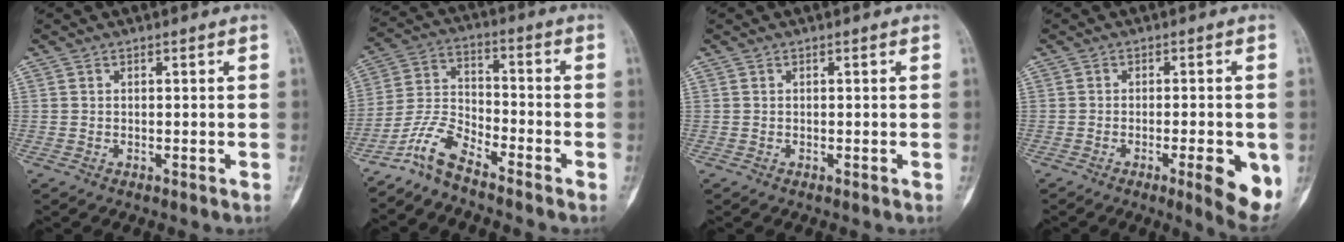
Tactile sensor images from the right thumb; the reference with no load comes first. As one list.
[{"total": 7.9, "force": [-6.6, 2.1, 3.8], "torque": [-0.088, 0.054, -0.141]}, {"total": 0.0}, {"total": 8.2, "force": [-2.6, 1.9, 7.5], "torque": [-0.092, -0.011, -0.031]}]